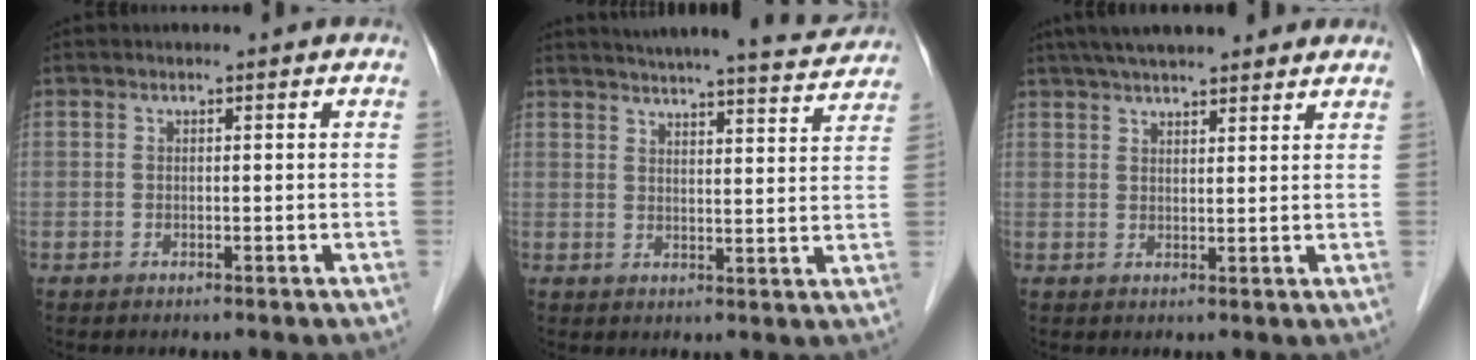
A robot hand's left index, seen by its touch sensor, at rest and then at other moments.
{"total": 16.6, "force": [15.5, 1.4, 5.8], "torque": [-0.083, -0.016, 0.191]}
{"total": 13.2, "force": [11.0, 2.5, 6.8], "torque": [-0.105, 0.043, 0.159]}